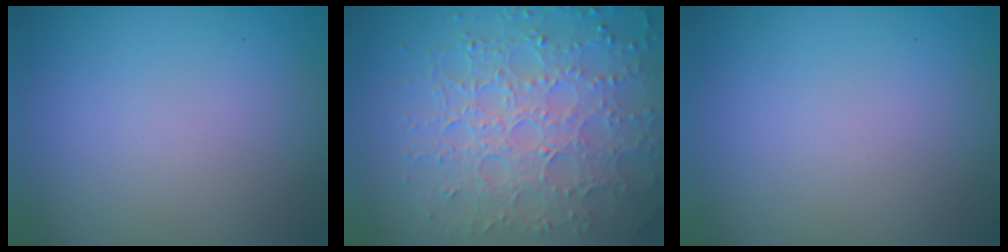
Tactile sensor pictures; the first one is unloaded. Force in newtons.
{"total": 8.0, "press": 5.6, "slide": 5.7}
{"total": 0.0}